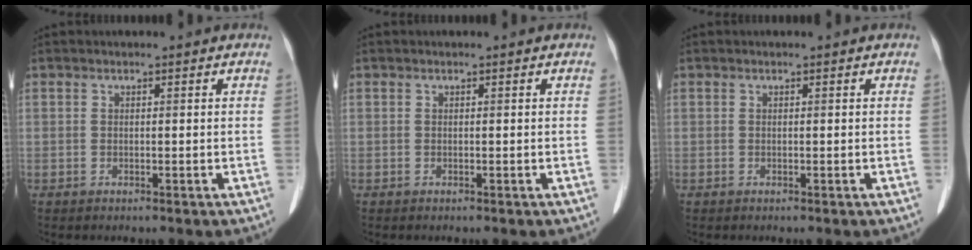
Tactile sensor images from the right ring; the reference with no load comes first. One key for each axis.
{"total": 0.0}
{"total": 0.0}